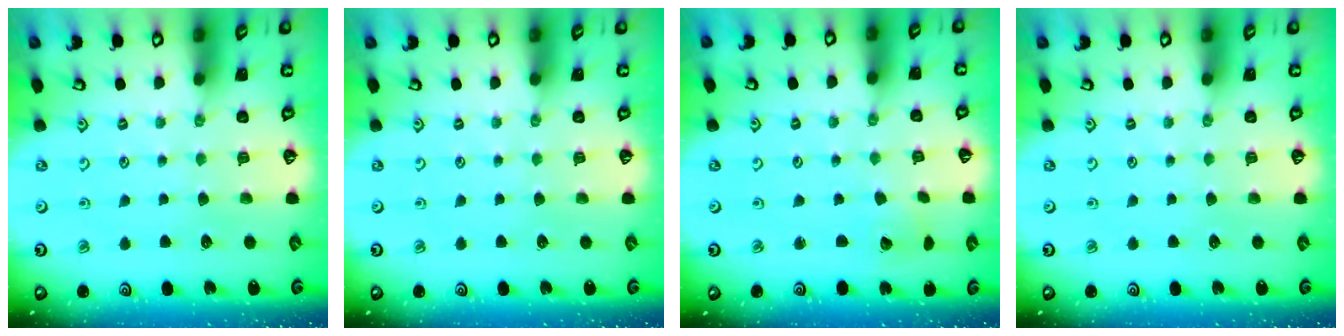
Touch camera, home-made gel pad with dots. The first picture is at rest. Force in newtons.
{"total": 0.0}
{"total": 2.2, "press": 2.2, "slide": 0.1}
{"total": 0.0}